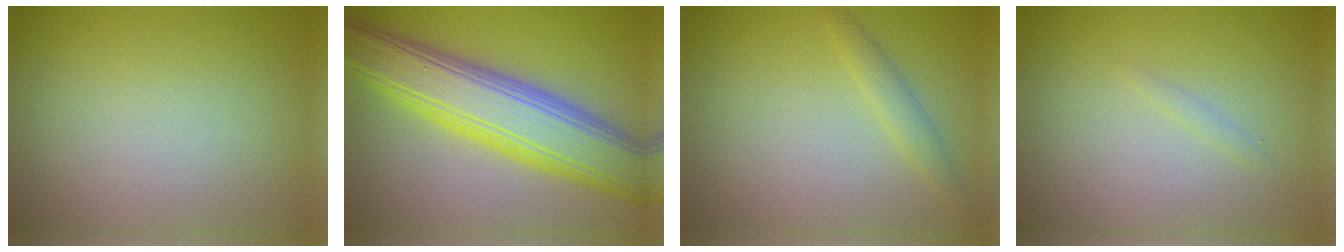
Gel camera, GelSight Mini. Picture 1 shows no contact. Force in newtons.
{"total": 9.4, "press": 9.4, "slide": 0.1}
{"total": 1.5, "press": 1.5, "slide": 0.0}
{"total": 0.6, "press": 0.6, "slide": 0.0}